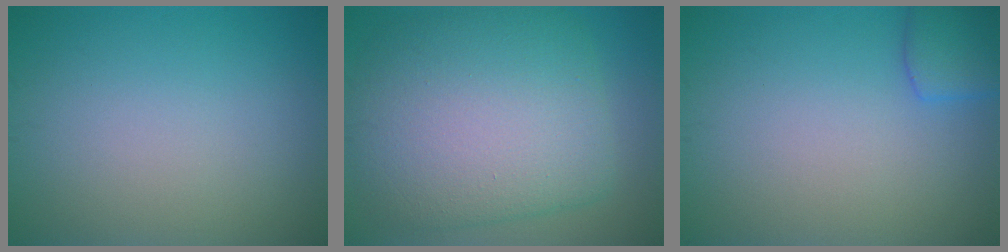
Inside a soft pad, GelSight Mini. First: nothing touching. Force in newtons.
{"total": 11.1, "press": 11.1, "slide": 0.4}
{"total": 2.7, "press": 2.7, "slide": 0.1}